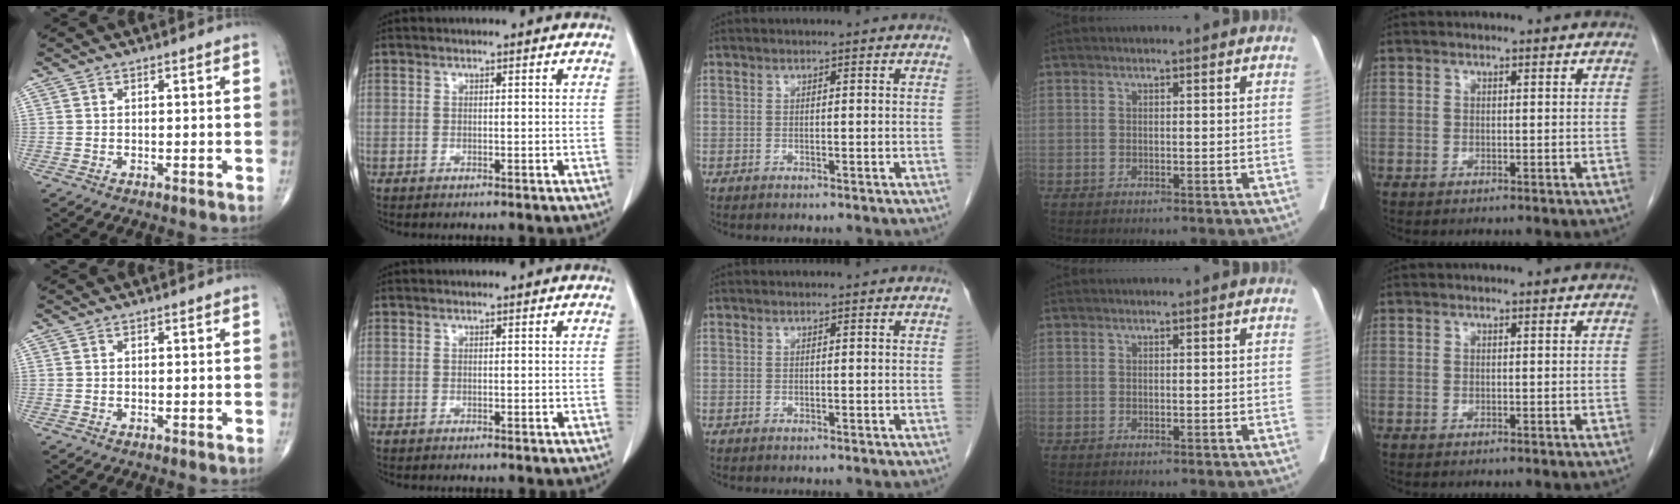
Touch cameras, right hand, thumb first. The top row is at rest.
{}